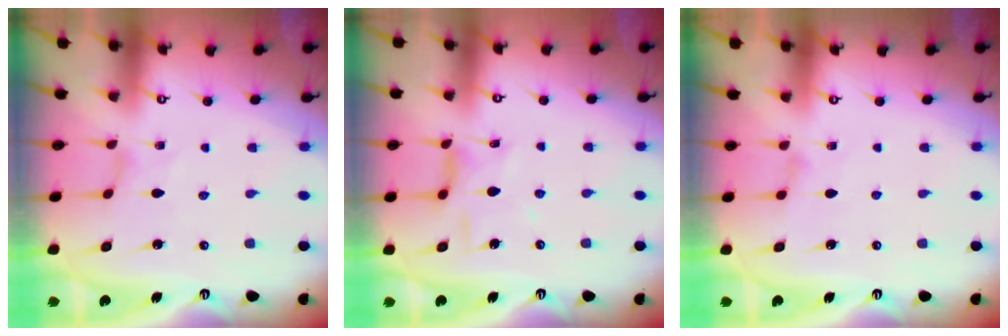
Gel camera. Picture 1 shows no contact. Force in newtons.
{"total": 5.7, "press": 5.7, "slide": 0.6}
{"total": 1.1, "press": 1.1, "slide": 0.4}